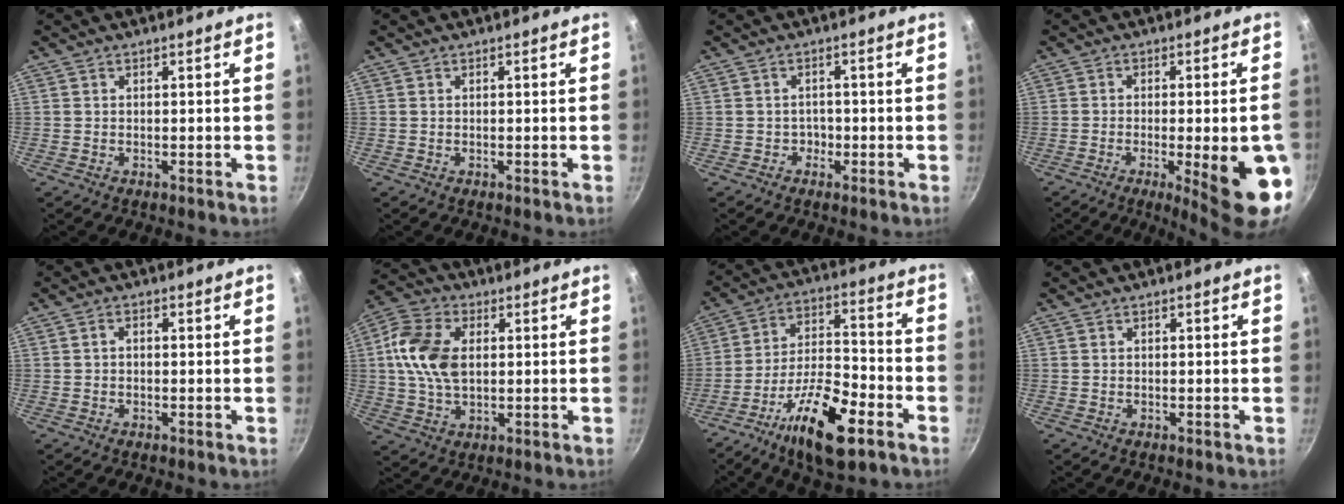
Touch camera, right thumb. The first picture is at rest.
{"total": 0.0}
{"total": 1.4, "force": [-0.7, 1.2, 0.2], "torque": [0.014, 0.009, -0.008]}
{"total": 14.8, "force": [-4.5, 3.4, 13.7], "torque": [-0.162, 0.005, -0.052]}
{"total": 1.2, "force": [0.0, 0.8, 0.9], "torque": [-0.021, 0.009, -0.002]}
{"total": 12.3, "force": [1.7, 7.8, 9.3], "torque": [-0.166, 0.010, 0.025]}
{"total": 17.2, "force": [-9.3, 5.8, 13.2], "torque": [-0.225, 0.048, -0.169]}
{"total": 0.0}